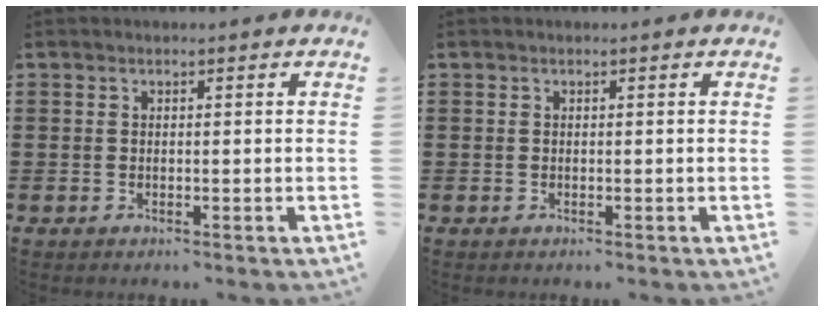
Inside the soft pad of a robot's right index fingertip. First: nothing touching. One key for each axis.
{"total": 0.0}